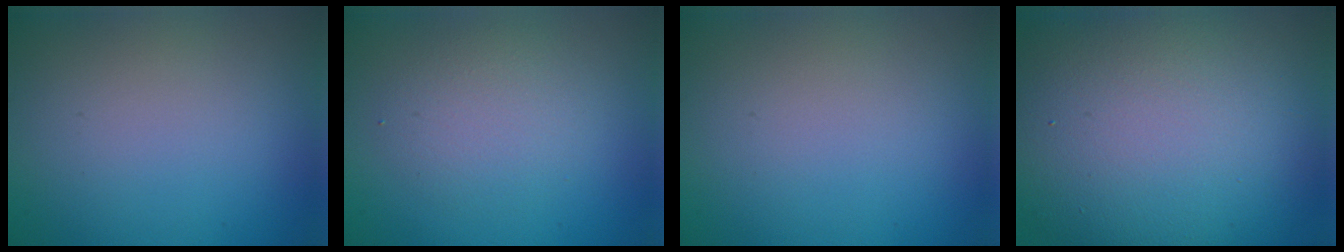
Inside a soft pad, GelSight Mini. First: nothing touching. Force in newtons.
{"total": 2.8, "press": 2.8, "slide": 0.1}
{"total": 0.0}
{"total": 15.3, "press": 15.3, "slide": 0.6}